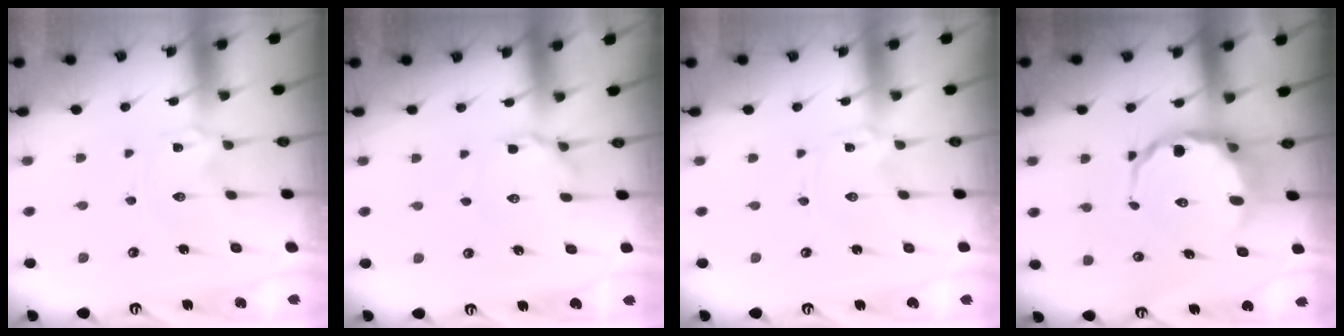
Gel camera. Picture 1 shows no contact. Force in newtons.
{"total": 6.5, "press": 6.4, "slide": 1.2}
{"total": 0.0}
{"total": 10.0, "press": 9.7, "slide": 2.5}